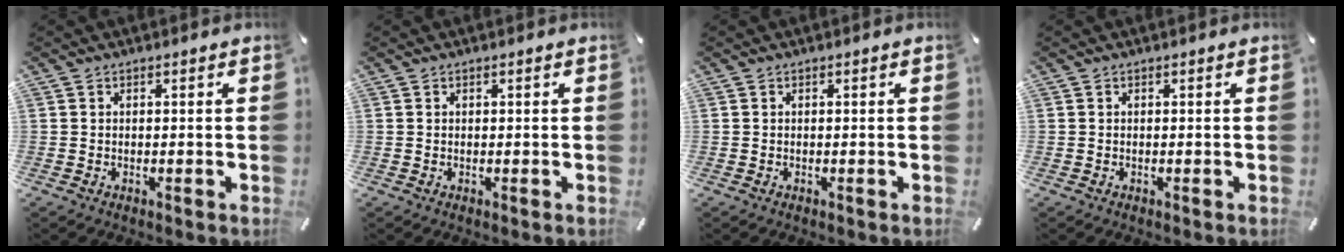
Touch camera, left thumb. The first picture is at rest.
{"total": 0.0}
{"total": 0.0}
{"total": 0.0}